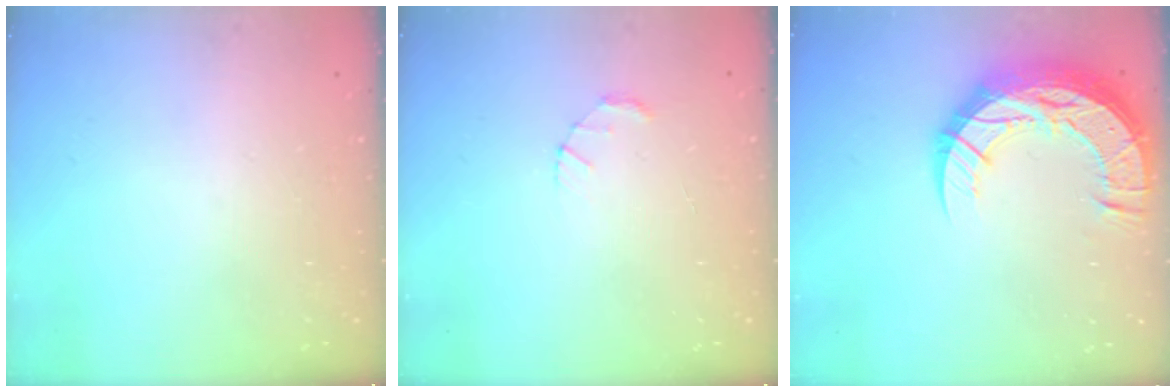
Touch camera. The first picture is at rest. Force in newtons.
{"total": 1.5, "press": 1.5, "slide": 0.3}
{"total": 19.2, "press": 19.1, "slide": 1.4}